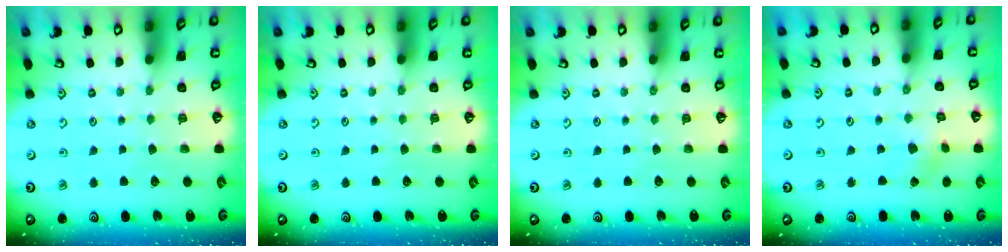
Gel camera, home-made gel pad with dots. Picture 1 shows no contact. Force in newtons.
{"total": 0.0}
{"total": 0.0}
{"total": 2.5, "press": 2.4, "slide": 0.6}